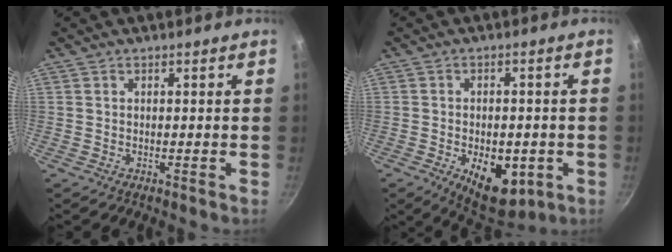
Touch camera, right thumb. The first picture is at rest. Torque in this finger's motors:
{"motor_torque": [-0.19, 0.48, 0.30, -0.27, 0.08]}